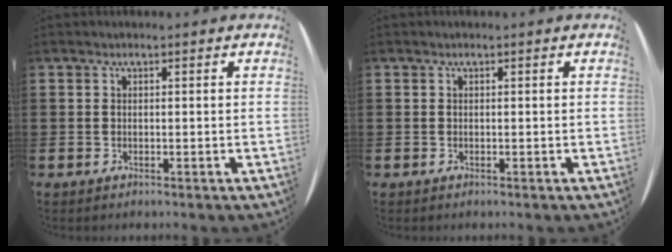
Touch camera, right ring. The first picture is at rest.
{"total": 0.0}